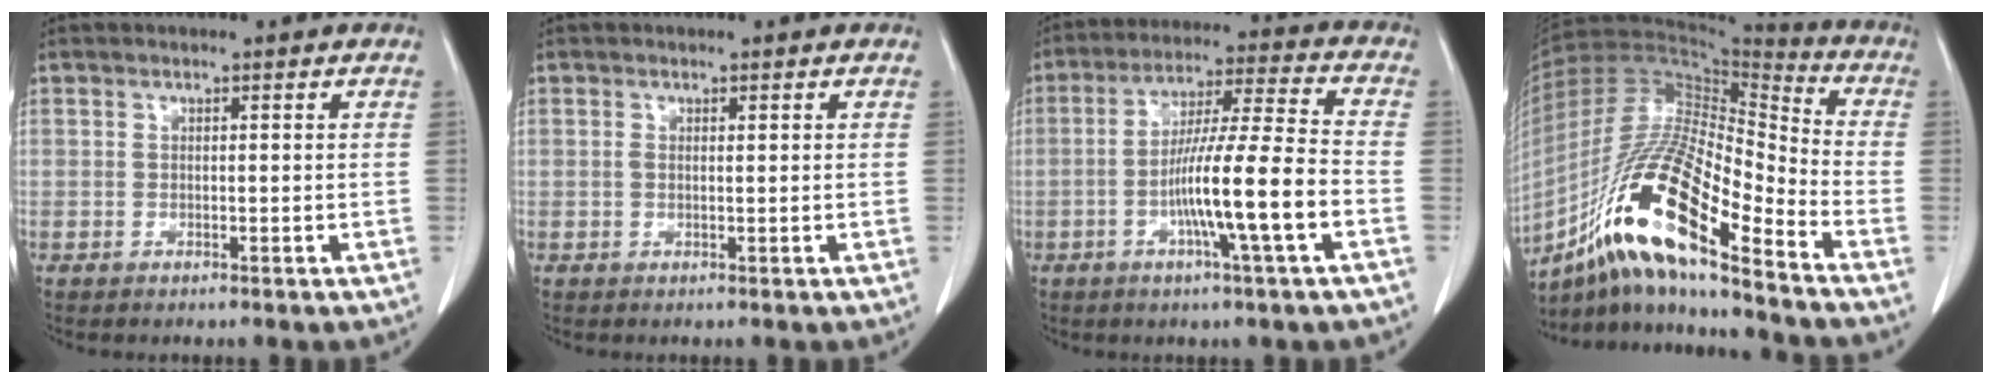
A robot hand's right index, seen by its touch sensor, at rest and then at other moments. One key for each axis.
{"total": 0.7, "fx": 0.1, "fy": 0.2, "fz": 0.7, "tx": -0.018, "ty": 0.005, "tz": 0.003}
{"total": 13.1, "fx": -4.1, "fy": -0.7, "fz": 12.4, "tx": -0.221, "ty": 0.000, "tz": -0.077}
{"total": 18.0, "fx": -11.7, "fy": 2.4, "fz": 13.5, "tx": -0.264, "ty": -0.008, "tz": -0.212}